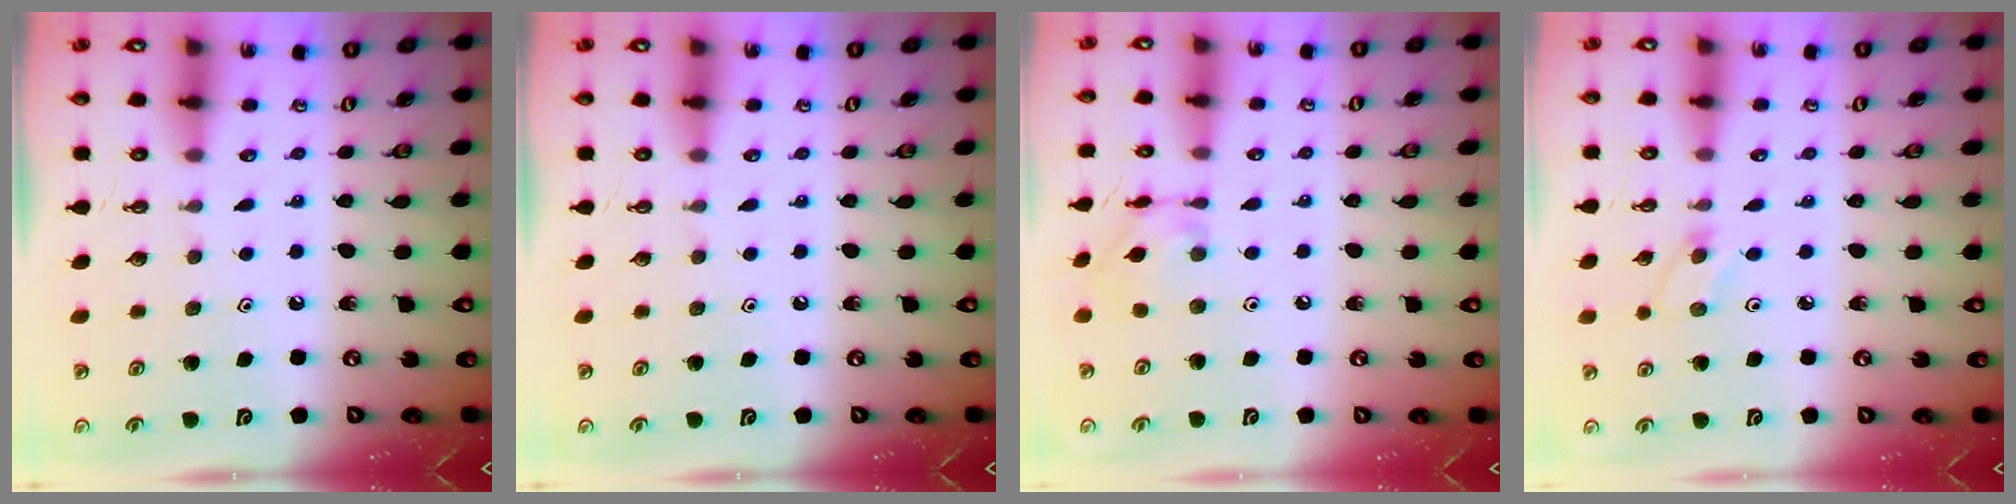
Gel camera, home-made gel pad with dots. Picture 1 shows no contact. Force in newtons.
{"total": 0.0}
{"total": 6.1, "press": 6.1, "slide": 0.3}
{"total": 3.0, "press": 3.0, "slide": 0.4}